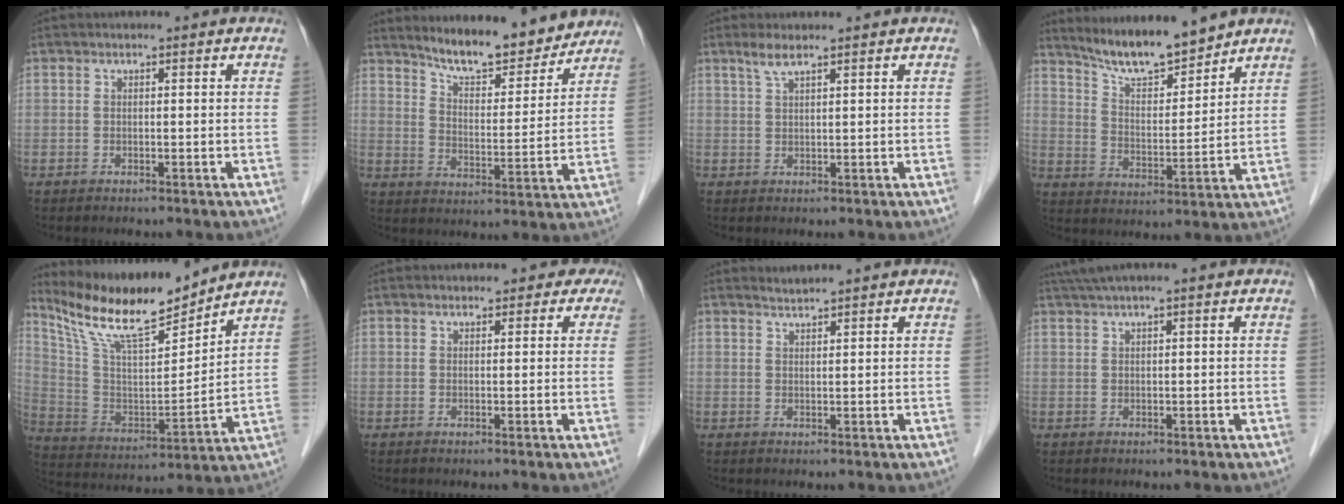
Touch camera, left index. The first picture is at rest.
{"total": 12.3, "force": [11.3, 2.6, 4.2], "torque": [-0.060, -0.003, 0.170]}
{"total": 2.2, "force": [1.7, 0.0, 1.4], "torque": [-0.036, 0.007, 0.037]}
{"total": 9.9, "force": [9.2, 0.9, 3.6], "torque": [-0.070, 0.001, 0.168]}
{"total": 14.9, "force": [13.1, 1.7, 6.8], "torque": [-0.140, -0.001, 0.248]}
{"total": 2.5, "force": [1.7, 1.8, 0.5], "torque": [0.014, 0.000, 0.003]}
{"total": 1.2, "force": [1.2, -0.4, -0.1], "torque": [-0.007, 0.003, 0.026]}
{"total": 2.5, "force": [1.6, -0.3, 1.9], "torque": [-0.047, 0.024, 0.039]}